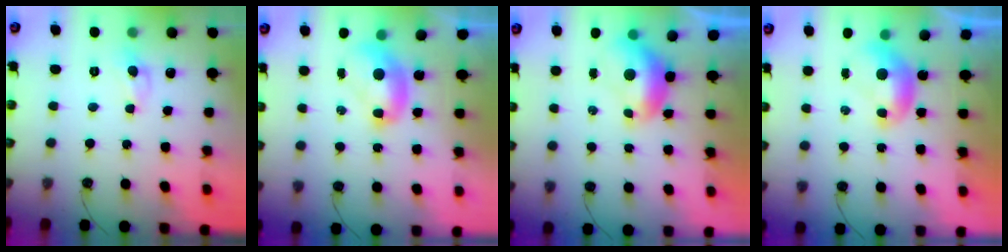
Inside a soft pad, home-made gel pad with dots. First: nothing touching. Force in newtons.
{"total": 2.0, "press": 2.0, "slide": 0.2}
{"total": 0.5, "press": 0.1, "slide": 0.5}
{"total": 0.0}